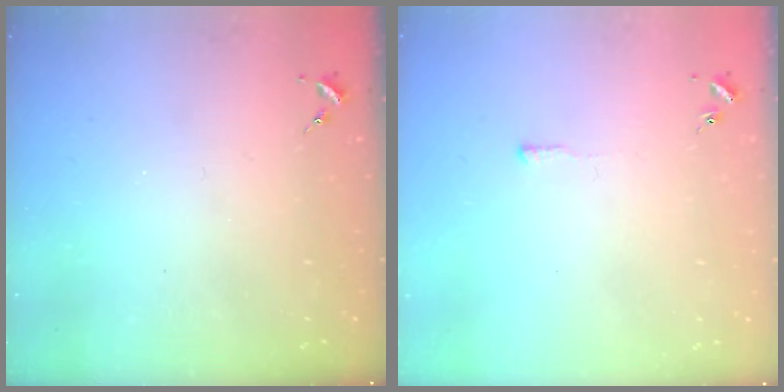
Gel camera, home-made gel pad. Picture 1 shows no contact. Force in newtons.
{"total": 2.9, "press": 2.9, "slide": 0.5}